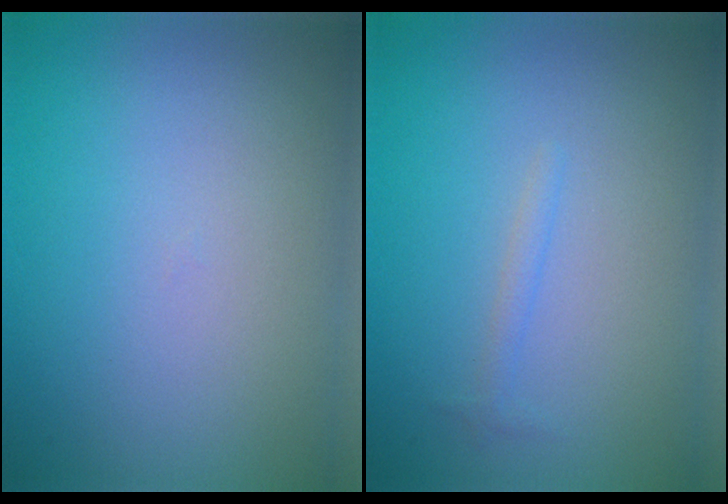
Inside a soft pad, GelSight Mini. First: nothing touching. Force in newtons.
{"total": 0.8, "press": 0.8, "slide": 0.0}